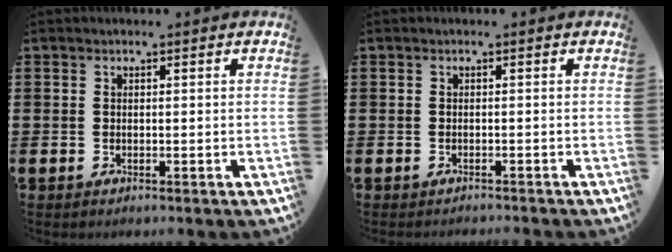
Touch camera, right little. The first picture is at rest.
{"total": 0.7, "force": [-0.7, -0.1, 0.0], "torque": [0.001, 0.000, -0.016]}